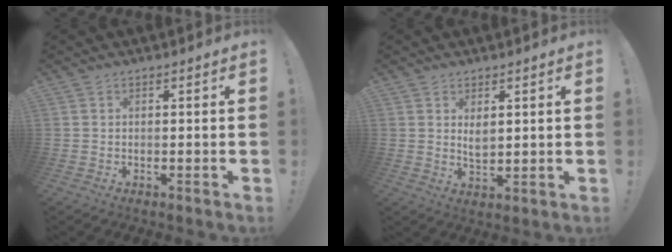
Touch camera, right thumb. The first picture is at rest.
{"total": 3.8, "force": [1.9, 1.8, 2.7], "torque": [-0.037, -0.013, 0.031]}